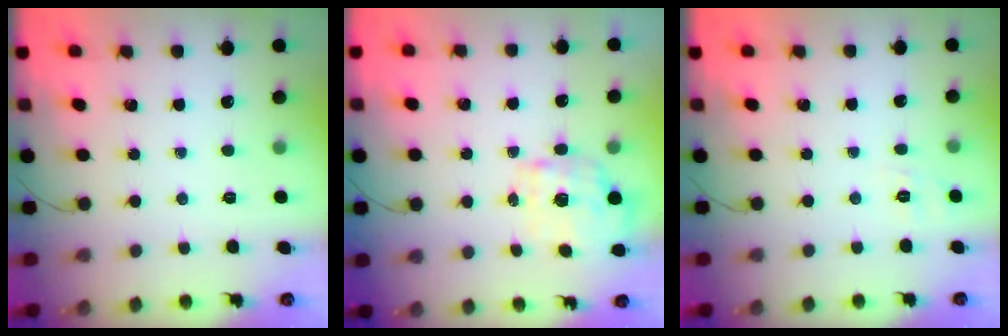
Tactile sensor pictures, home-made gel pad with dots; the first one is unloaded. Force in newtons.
{"total": 2.6, "press": 2.3, "slide": 1.3}
{"total": 2.9, "press": 2.4, "slide": 1.7}